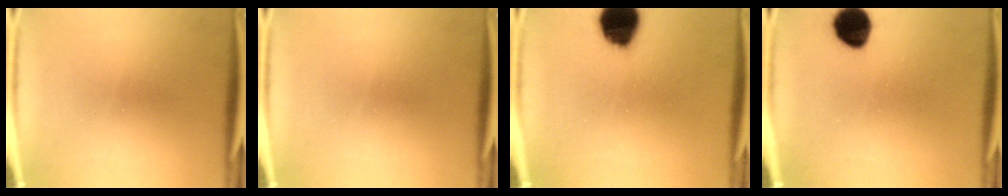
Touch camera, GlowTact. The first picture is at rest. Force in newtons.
{"total": 0.0}
{"total": 14.0}
{"total": 10.1}